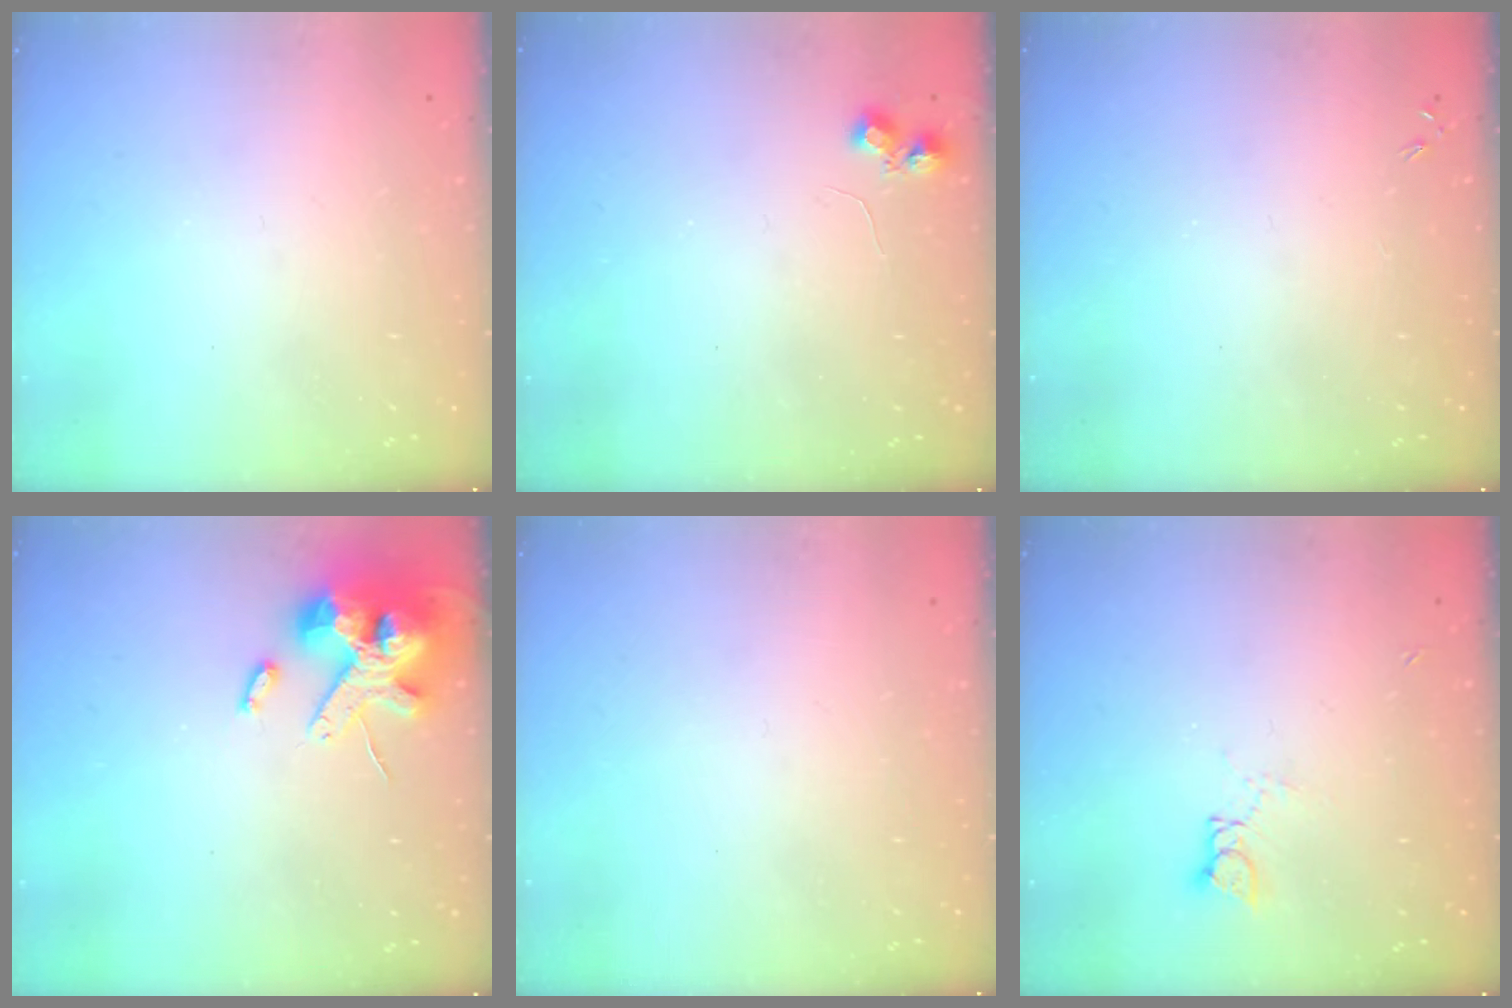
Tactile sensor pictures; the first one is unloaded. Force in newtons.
{"total": 5.2, "press": 5.1, "slide": 0.7}
{"total": 0.0}
{"total": 16.4, "press": 16.2, "slide": 2.4}
{"total": 0.0}
{"total": 3.1, "press": 3.1, "slide": 0.2}